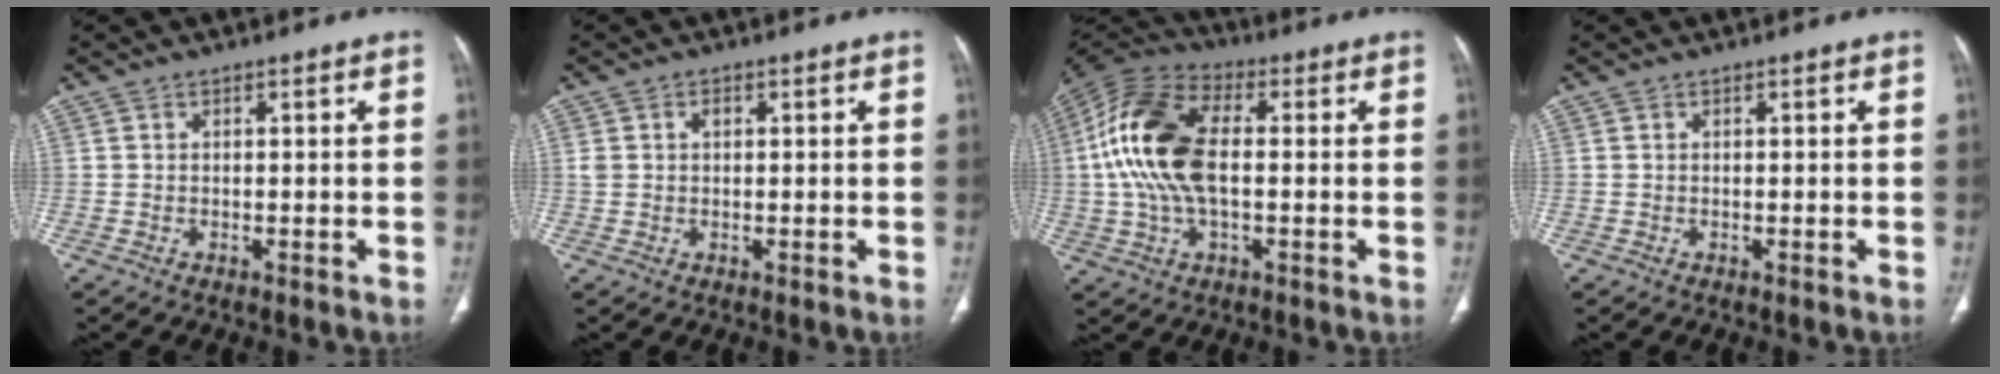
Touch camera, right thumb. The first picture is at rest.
{"total": 2.1, "force": [0.7, 1.5, 1.3], "torque": [-0.024, 0.006, 0.018]}
{"total": 17.0, "force": [0.7, 9.2, 14.2], "torque": [-0.297, 0.023, 0.007]}
{"total": 0.0}